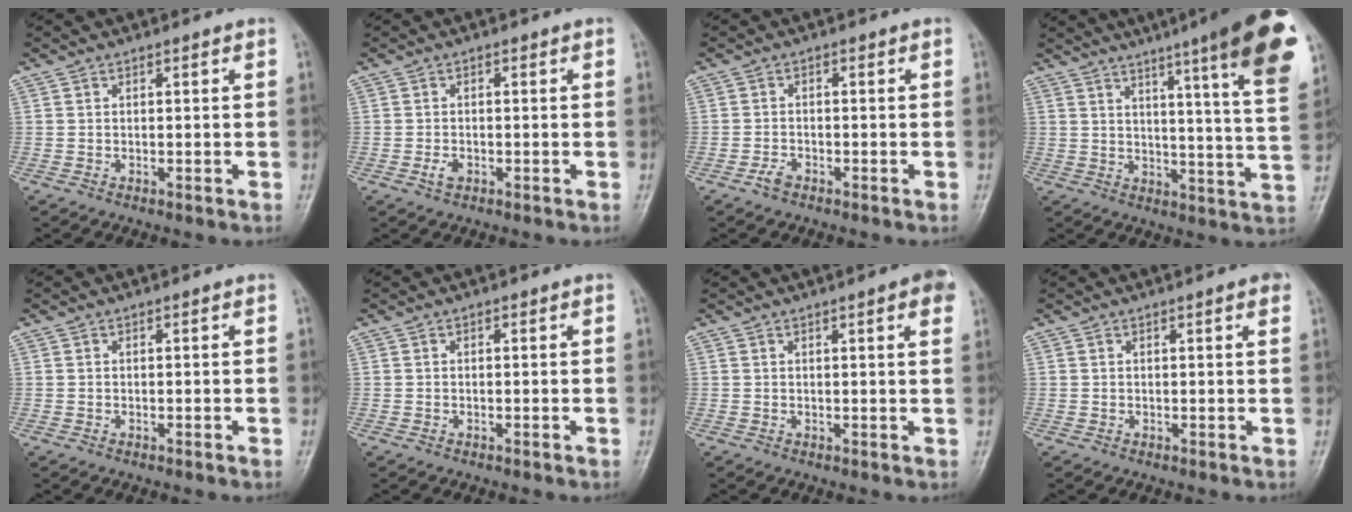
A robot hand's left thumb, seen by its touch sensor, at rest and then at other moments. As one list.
[{"total": 1.8, "force": [-0.7, 1.2, 1.2], "torque": [-0.019, 0.000, -0.015]}, {"total": 1.9, "force": [-1.3, 1.0, 0.9], "torque": [-0.017, 0.005, -0.026]}, {"total": 21.8, "force": [13.1, 1.9, 17.2], "torque": [-0.214, -0.053, 0.159]}, {"total": 0.0}, {"total": 0.0}, {"total": 4.5, "force": [2.2, 0.7, 3.9], "torque": [-0.039, -0.001, 0.020]}, {"total": 1.9, "force": [1.0, 0.2, 1.6], "torque": [-0.024, -0.001, 0.011]}]